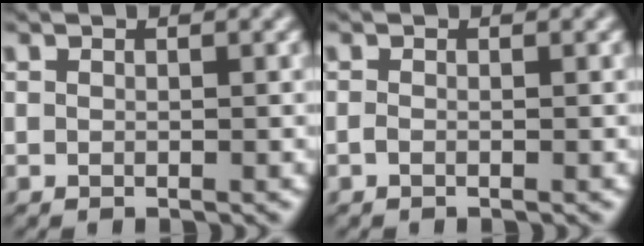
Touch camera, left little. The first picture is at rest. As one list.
[{"total": 0.6, "force": [-0.3, 0.3, 0.4], "torque": [-0.012, 0.000, -0.005]}]